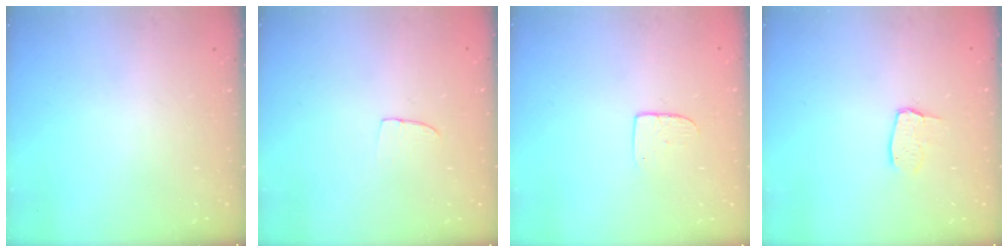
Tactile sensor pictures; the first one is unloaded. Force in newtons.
{"total": 4.2, "press": 4.2, "slide": 0.3}
{"total": 5.0, "press": 5.0, "slide": 0.4}
{"total": 3.0, "press": 3.0, "slide": 0.2}